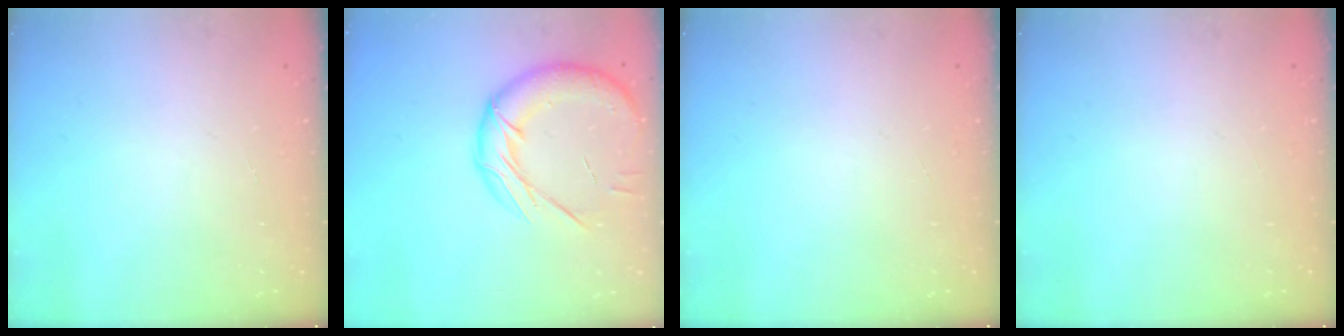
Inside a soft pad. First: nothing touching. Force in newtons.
{"total": 18.4, "press": 18.2, "slide": 2.8}
{"total": 0.0}
{"total": 0.0}